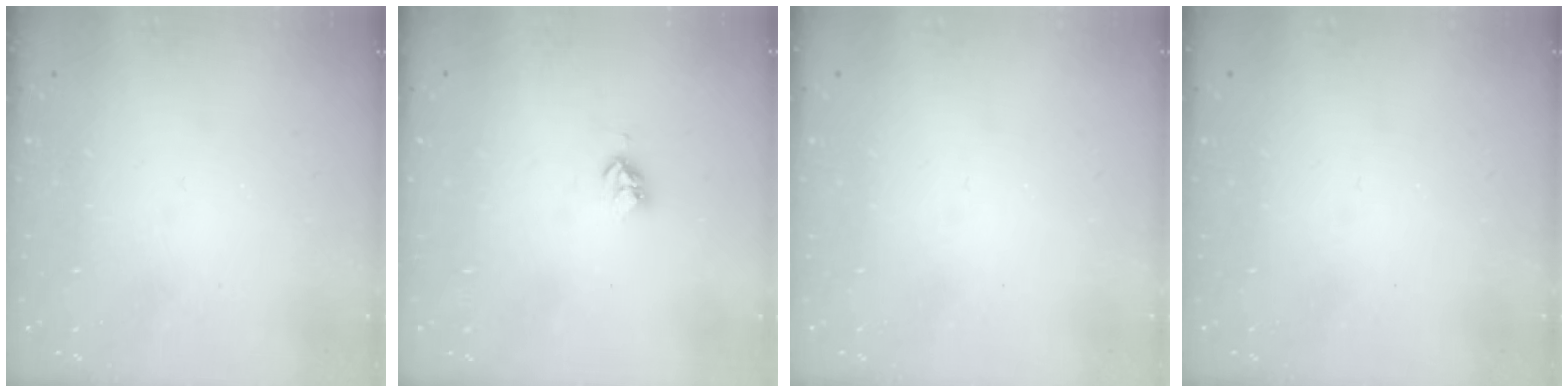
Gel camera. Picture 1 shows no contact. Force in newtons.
{"total": 4.0, "press": 3.9, "slide": 0.4}
{"total": 0.0}
{"total": 0.0}